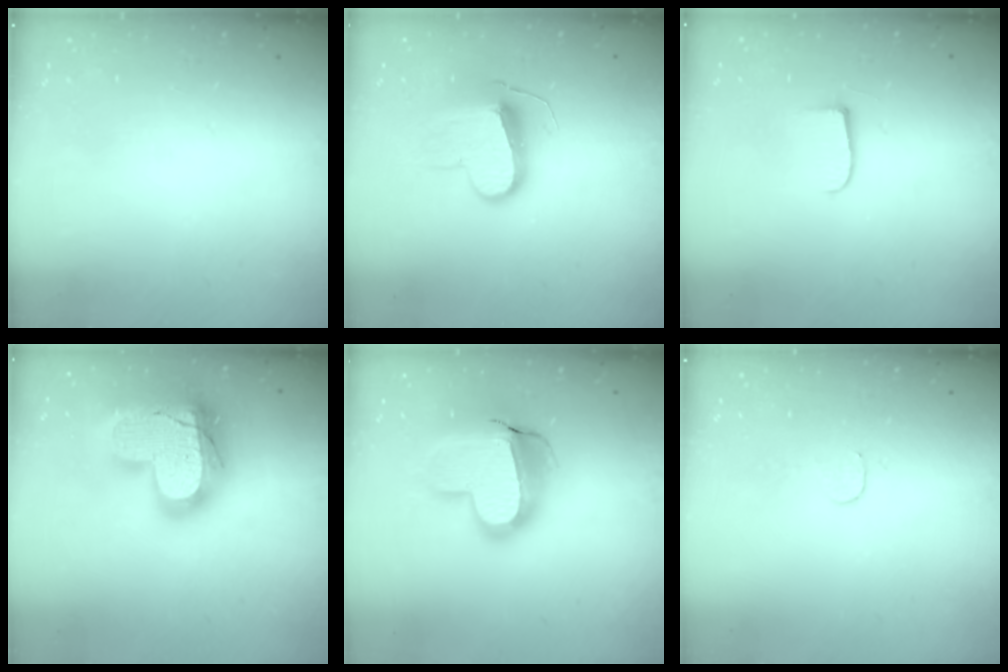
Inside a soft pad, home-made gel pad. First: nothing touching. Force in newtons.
{"total": 9.9, "press": 9.9, "slide": 0.0}
{"total": 6.1, "press": 6.1, "slide": 0.6}
{"total": 27.3, "press": 27.2, "slide": 2.0}
{"total": 19.2, "press": 19.2, "slide": 1.5}
{"total": 2.8, "press": 2.8, "slide": 0.2}